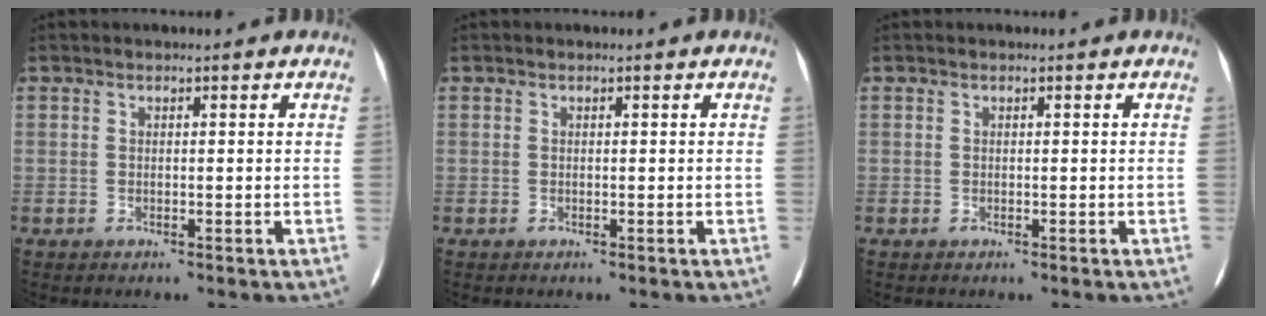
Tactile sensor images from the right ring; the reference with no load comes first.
{"total": 0.0}
{"total": 0.0}